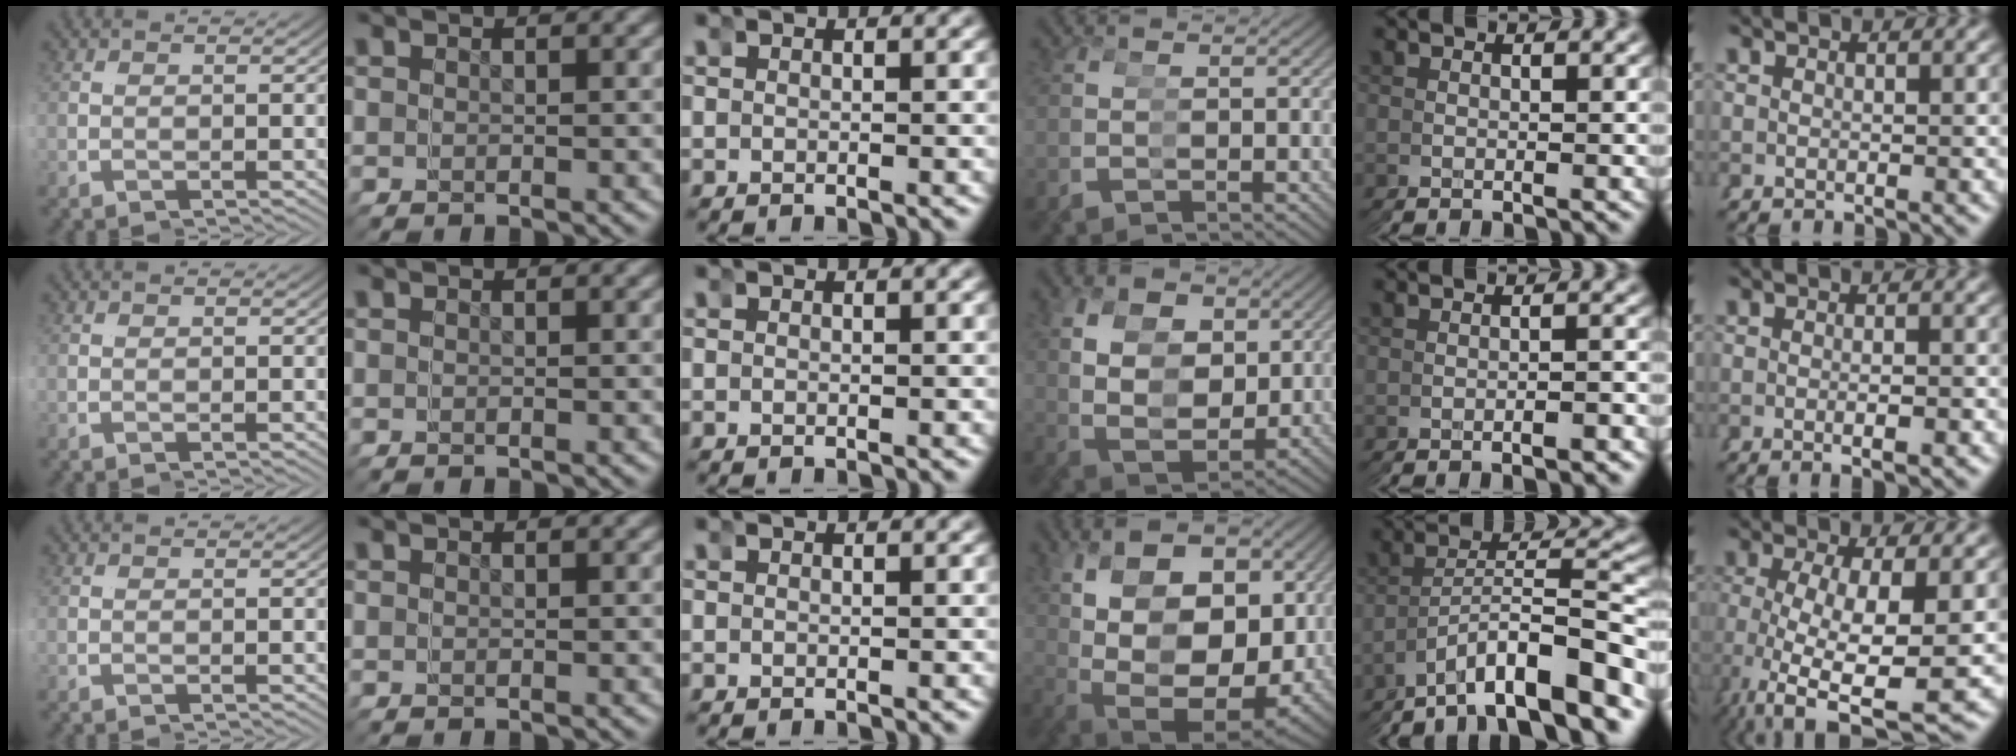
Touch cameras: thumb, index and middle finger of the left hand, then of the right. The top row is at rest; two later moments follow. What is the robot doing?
{"motion": "grasp_and_lifting", "object": "bandage"}